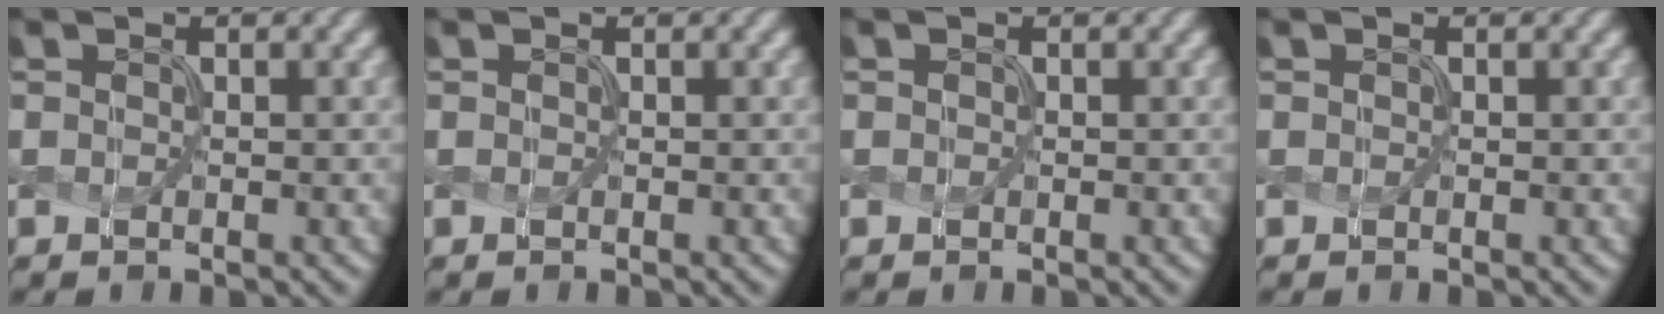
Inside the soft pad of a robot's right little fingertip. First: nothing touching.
{"total": 0.0}
{"total": 0.0}
{"total": 0.8, "force": [-0.1, -0.3, -0.7], "torque": [0.007, 0.001, 0.008]}